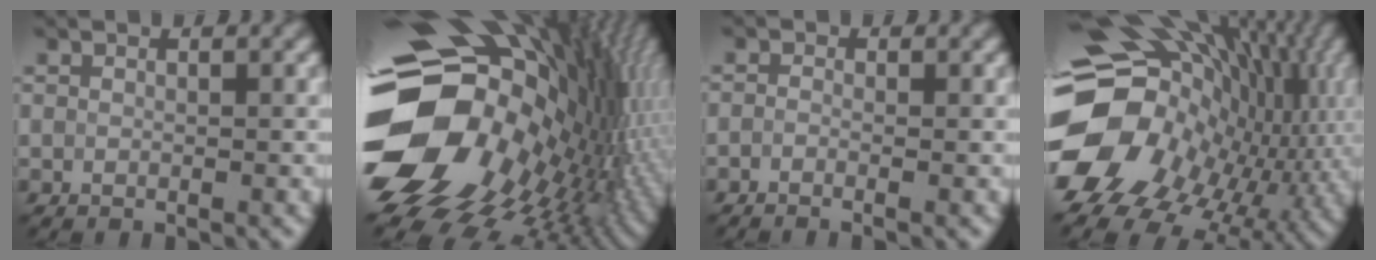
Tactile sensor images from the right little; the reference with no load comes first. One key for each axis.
{"total": 20.1, "fx": -0.8, "fy": 14.1, "fz": 14.2, "tx": -0.287, "ty": -0.031, "tz": -0.005}
{"total": 0.9, "fx": -0.5, "fy": 0.3, "fz": 0.8, "tx": -0.015, "ty": -0.010, "tz": -0.017}
{"total": 19.0, "fx": -1.2, "fy": 14.4, "fz": 12.4, "tx": -0.263, "ty": -0.041, "tz": 0.009}